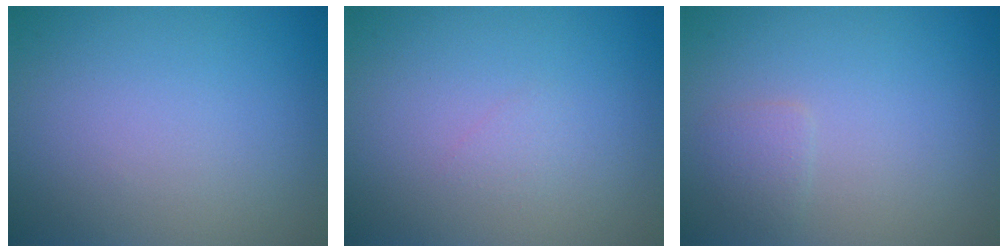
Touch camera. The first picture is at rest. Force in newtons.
{"total": 0.6, "press": 0.6, "slide": 0.1}
{"total": 1.0, "press": 1.0, "slide": 0.0}